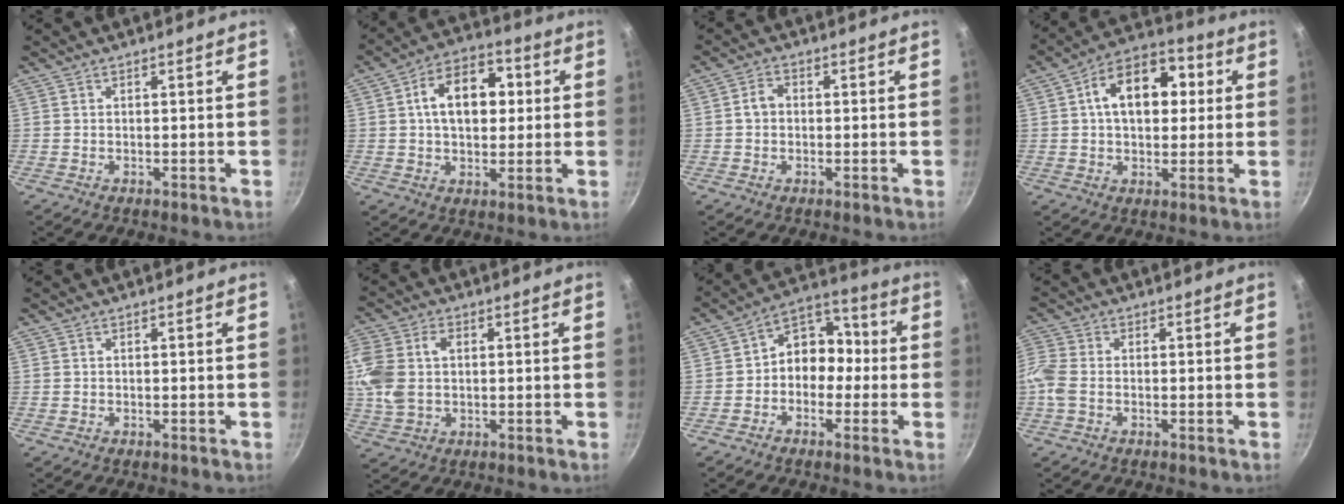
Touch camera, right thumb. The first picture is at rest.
{"total": 12.9, "force": [2.2, 8.3, 9.6], "torque": [-0.120, 0.015, 0.026]}
{"total": 3.2, "force": [0.0, 2.5, 1.9], "torque": [-0.030, 0.013, -0.006]}
{"total": 14.5, "force": [2.8, 9.2, 10.9], "torque": [-0.137, 0.022, 0.034]}
{"total": 0.0}
{"total": 13.2, "force": [1.6, 9.1, 9.4], "torque": [-0.236, 0.014, 0.034]}
{"total": 10.2, "force": [-0.8, 7.7, 6.6], "torque": [-0.056, 0.046, -0.031]}
{"total": 5.6, "force": [-1.0, 3.6, 4.1], "torque": [-0.119, 0.010, -0.027]}